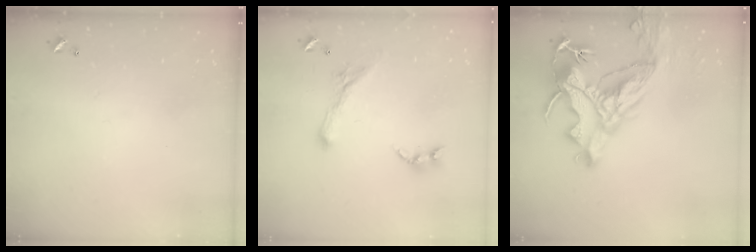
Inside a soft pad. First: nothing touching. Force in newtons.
{"total": 0.8, "press": 0.8, "slide": 0.2}
{"total": 16.7, "press": 16.6, "slide": 2.3}